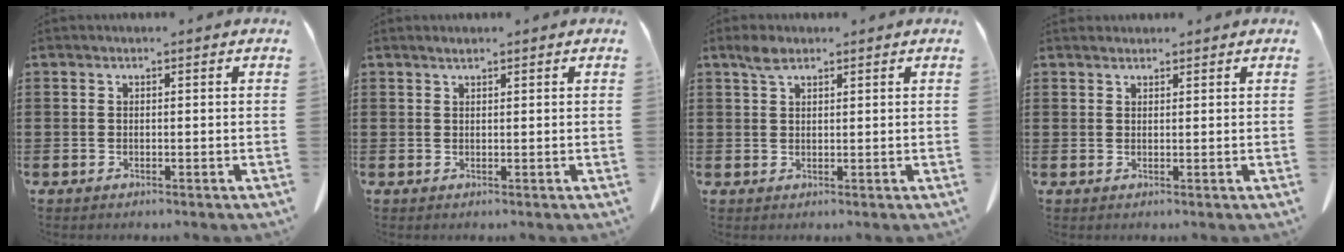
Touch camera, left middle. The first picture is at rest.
{"total": 1.0, "force": [0.9, 0.1, 0.5], "torque": [-0.012, -0.001, 0.017]}
{"total": 2.5, "force": [1.8, 1.2, 1.3], "torque": [-0.032, 0.002, 0.035]}
{"total": 1.4, "force": [1.3, 0.3, 0.2], "torque": [-0.007, -0.001, 0.028]}